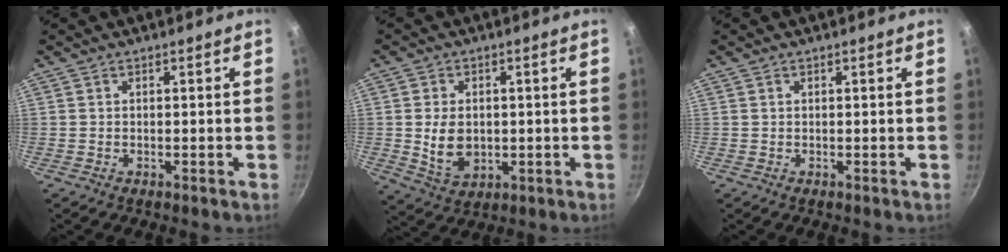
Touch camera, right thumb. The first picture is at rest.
{"total": 8.2, "force": [-0.1, 5.9, 5.6], "torque": [-0.091, -0.007, 0.009]}
{"total": 0.0}